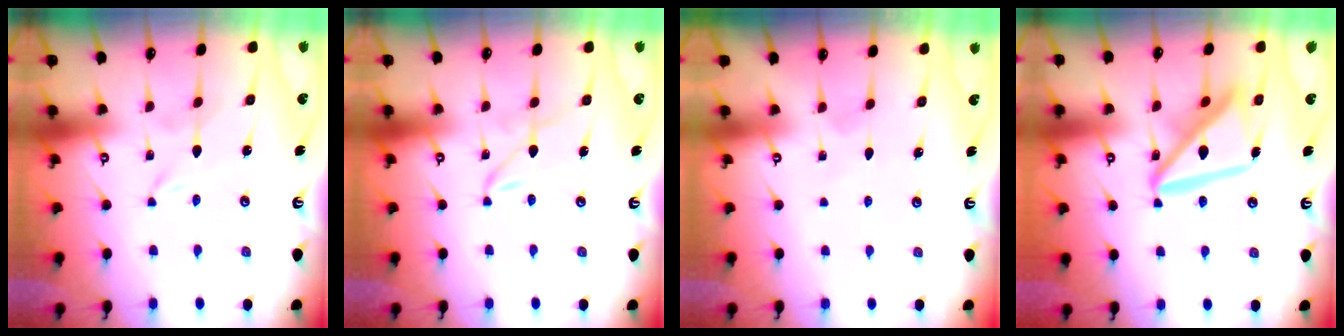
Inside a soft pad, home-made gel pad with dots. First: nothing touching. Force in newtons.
{"total": 2.0, "press": 2.0, "slide": 0.2}
{"total": 2.6, "press": 2.6, "slide": 0.2}
{"total": 15.4, "press": 15.3, "slide": 1.6}